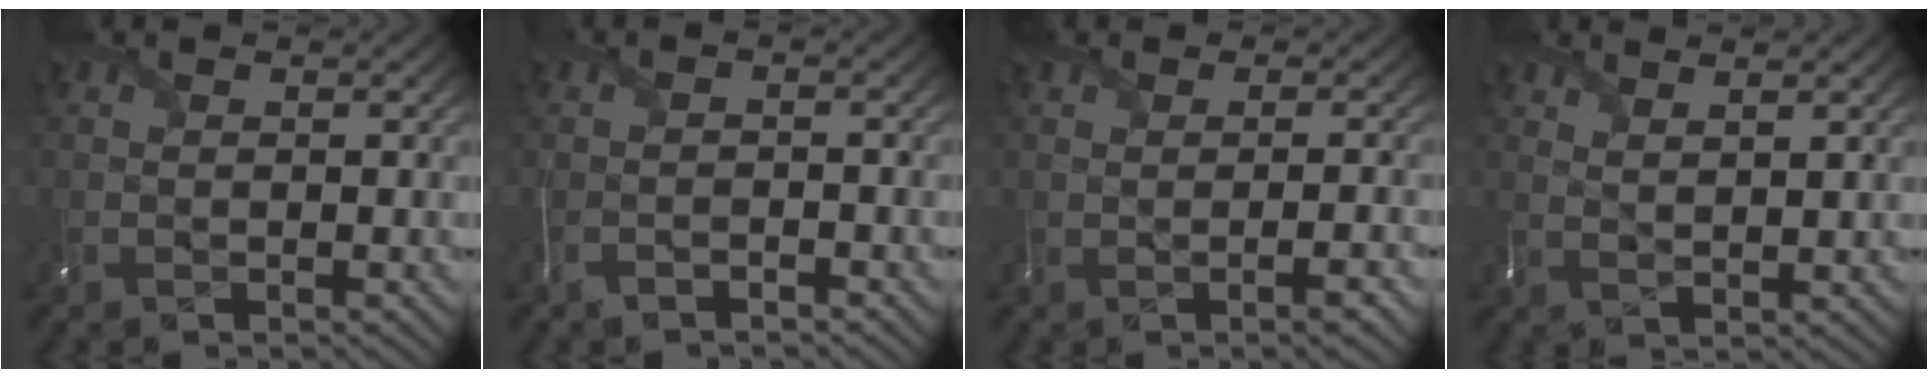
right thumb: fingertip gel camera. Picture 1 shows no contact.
{"total": 2.0, "force": [-2.0, -0.4, 0.0], "torque": [0.003, -0.002, -0.043]}
{"total": 2.2, "force": [-0.2, 0.4, 2.1], "torque": [-0.024, 0.012, -0.022]}
{"total": 2.8, "force": [2.2, 0.5, 1.7], "torque": [-0.015, -0.008, 0.031]}